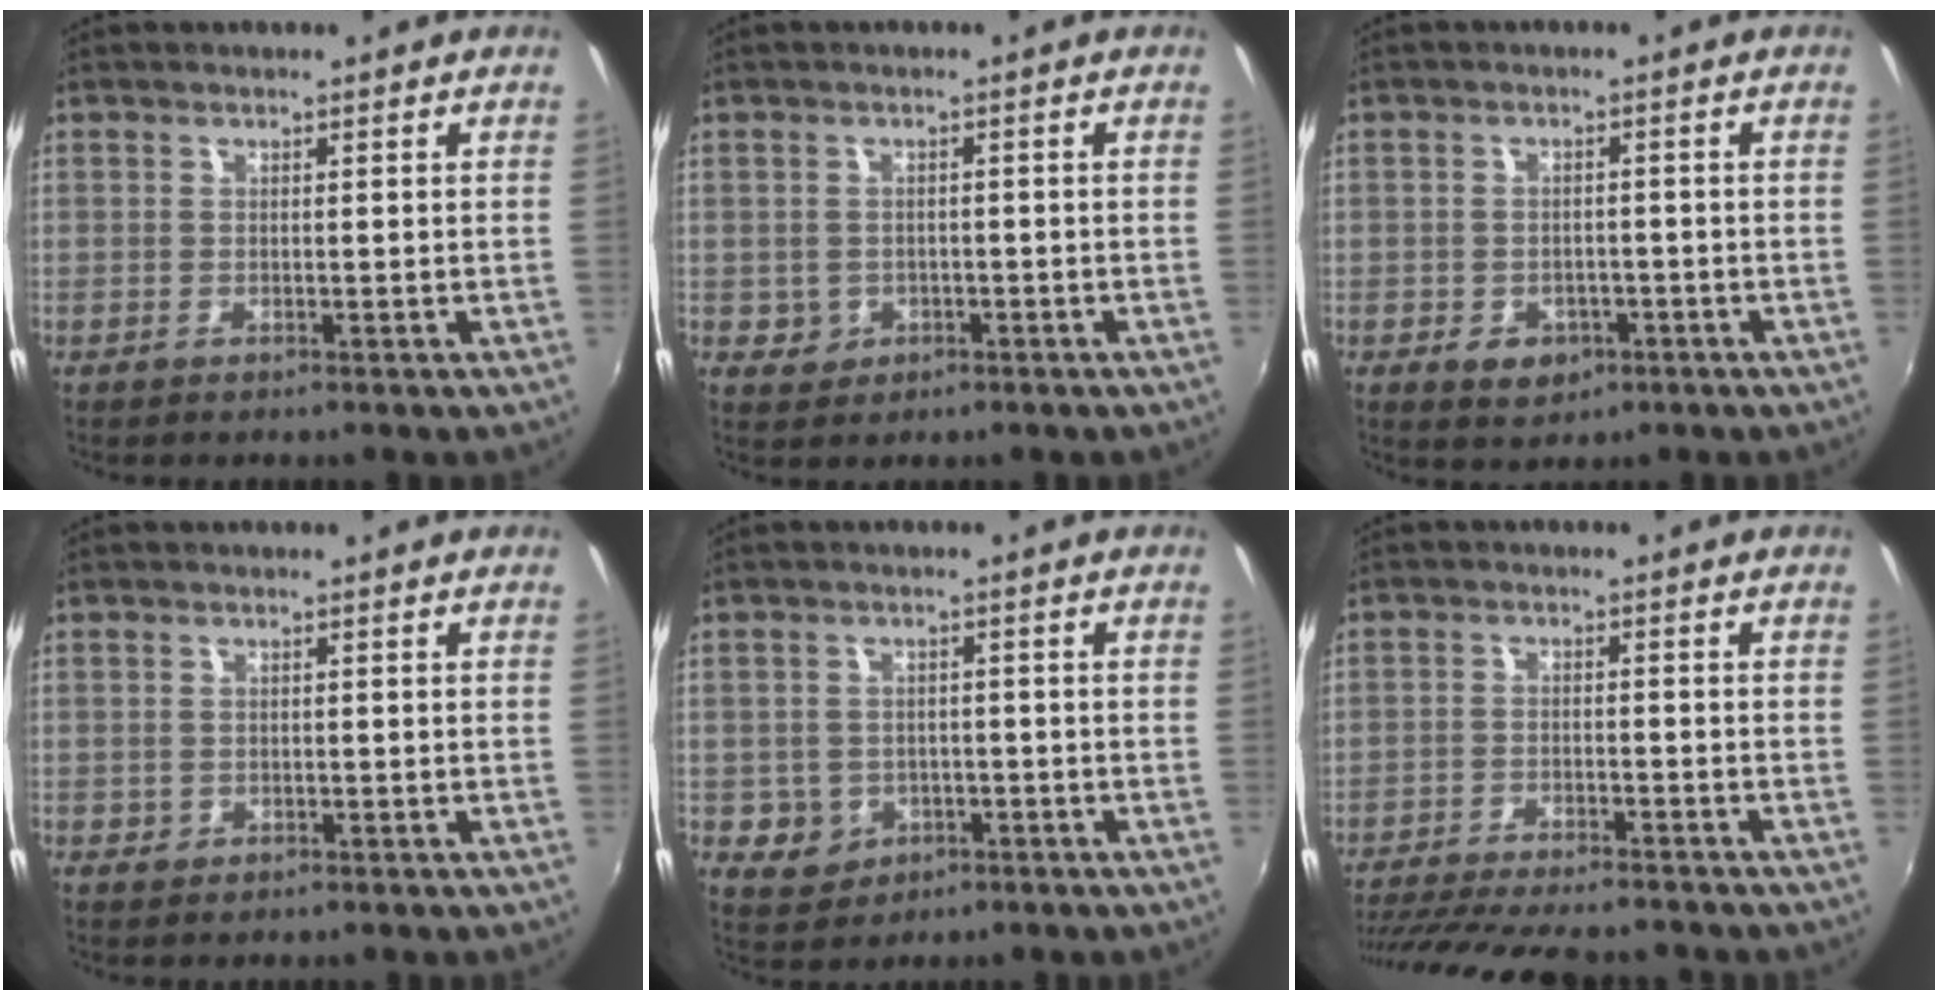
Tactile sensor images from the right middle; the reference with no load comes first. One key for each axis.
{"total": 3.6, "fx": -0.9, "fy": 3.3, "fz": 1.0, "tx": -0.026, "ty": 0.002, "tz": -0.006}
{"total": 5.2, "fx": -2.5, "fy": 3.9, "fz": 2.4, "tx": -0.056, "ty": -0.001, "tz": -0.029}
{"total": 1.3, "fx": -0.5, "fy": 1.2, "fz": 0.4, "tx": -0.008, "ty": -0.002, "tz": -0.006}
{"total": 6.0, "fx": -1.9, "fy": 5.5, "fz": 1.7, "tx": -0.053, "ty": 0.008, "tz": -0.014}
{"total": 17.3, "fx": -15.1, "fy": 3.2, "fz": 7.8, "tx": -0.159, "ty": -0.026, "tz": -0.234}